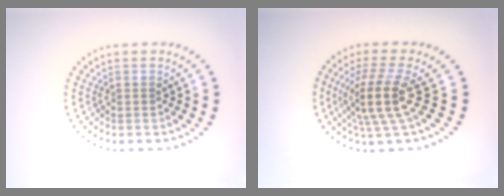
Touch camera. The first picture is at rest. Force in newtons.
{"total": 4.4, "press": 3.4, "slide": 2.9}